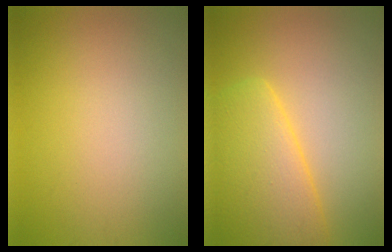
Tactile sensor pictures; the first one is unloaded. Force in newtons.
{"total": 7.0, "press": 7.0, "slide": 0.3}